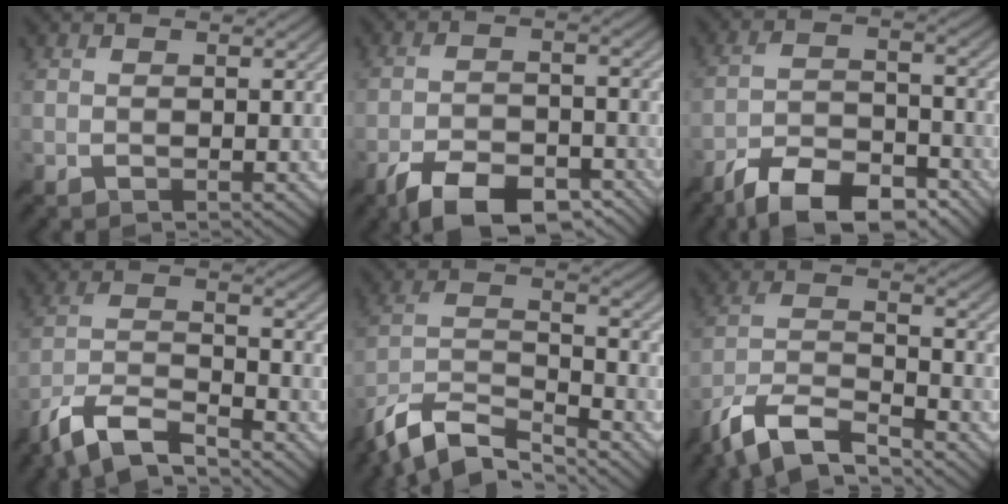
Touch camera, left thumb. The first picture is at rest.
{"total": 10.2, "force": [-7.1, 3.5, 6.5], "torque": [-0.113, 0.000, -0.127]}
{"total": 11.2, "force": [-8.4, 3.7, 6.4], "torque": [-0.113, 0.003, -0.157]}
{"total": 9.2, "force": [-7.4, 2.2, 5.2], "torque": [-0.110, 0.000, -0.155]}
{"total": 11.1, "force": [-8.8, 3.1, 6.0], "torque": [-0.129, -0.004, -0.180]}
{"total": 10.4, "force": [-8.2, 2.6, 5.9], "torque": [-0.125, 0.000, -0.169]}